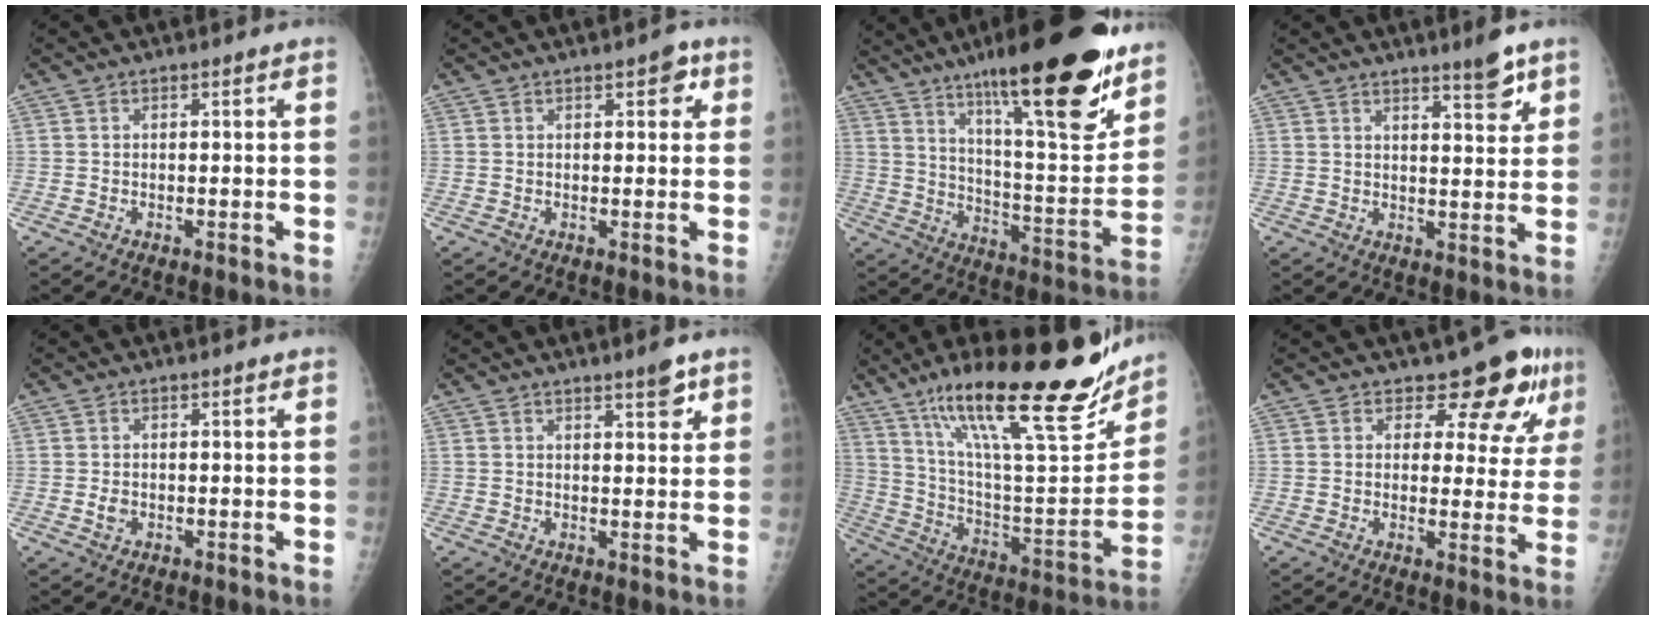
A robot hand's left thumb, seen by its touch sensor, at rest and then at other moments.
{"total": 3.3, "force": [1.5, 1.6, 2.5], "torque": [-0.010, -0.001, 0.012]}
{"total": 25.9, "force": [16.7, 5.3, 19.2], "torque": [-0.265, -0.076, 0.266]}
{"total": 5.2, "force": [3.8, 0.8, 3.5], "torque": [-0.041, -0.030, 0.053]}
{"total": 1.5, "force": [-0.2, 1.1, 1.0], "torque": [-0.014, -0.001, -0.002]}
{"total": 3.6, "force": [2.4, 0.9, 2.5], "torque": [-0.026, -0.015, 0.032]}
{"total": 29.2, "force": [19.6, 6.8, 20.6], "torque": [-0.299, -0.073, 0.327]}
{"total": 9.2, "force": [6.1, 5.0, 4.8], "torque": [-0.023, -0.036, 0.066]}